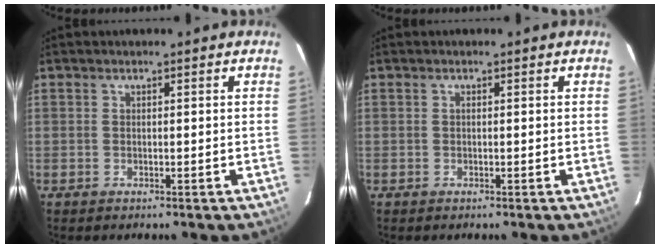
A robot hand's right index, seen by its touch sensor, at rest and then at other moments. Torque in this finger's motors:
{"motor_torque": [0.07, 0.03, 0.15, 0.02]}